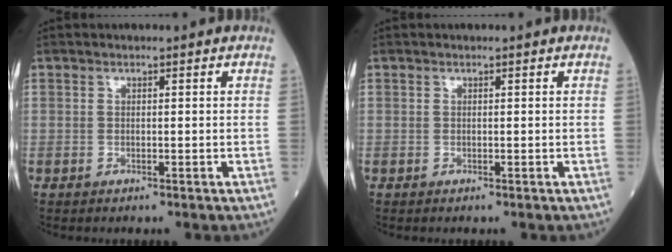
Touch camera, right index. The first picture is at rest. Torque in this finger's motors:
{"motor_torque": [0.02, 0.01, 0.00, 0.00]}